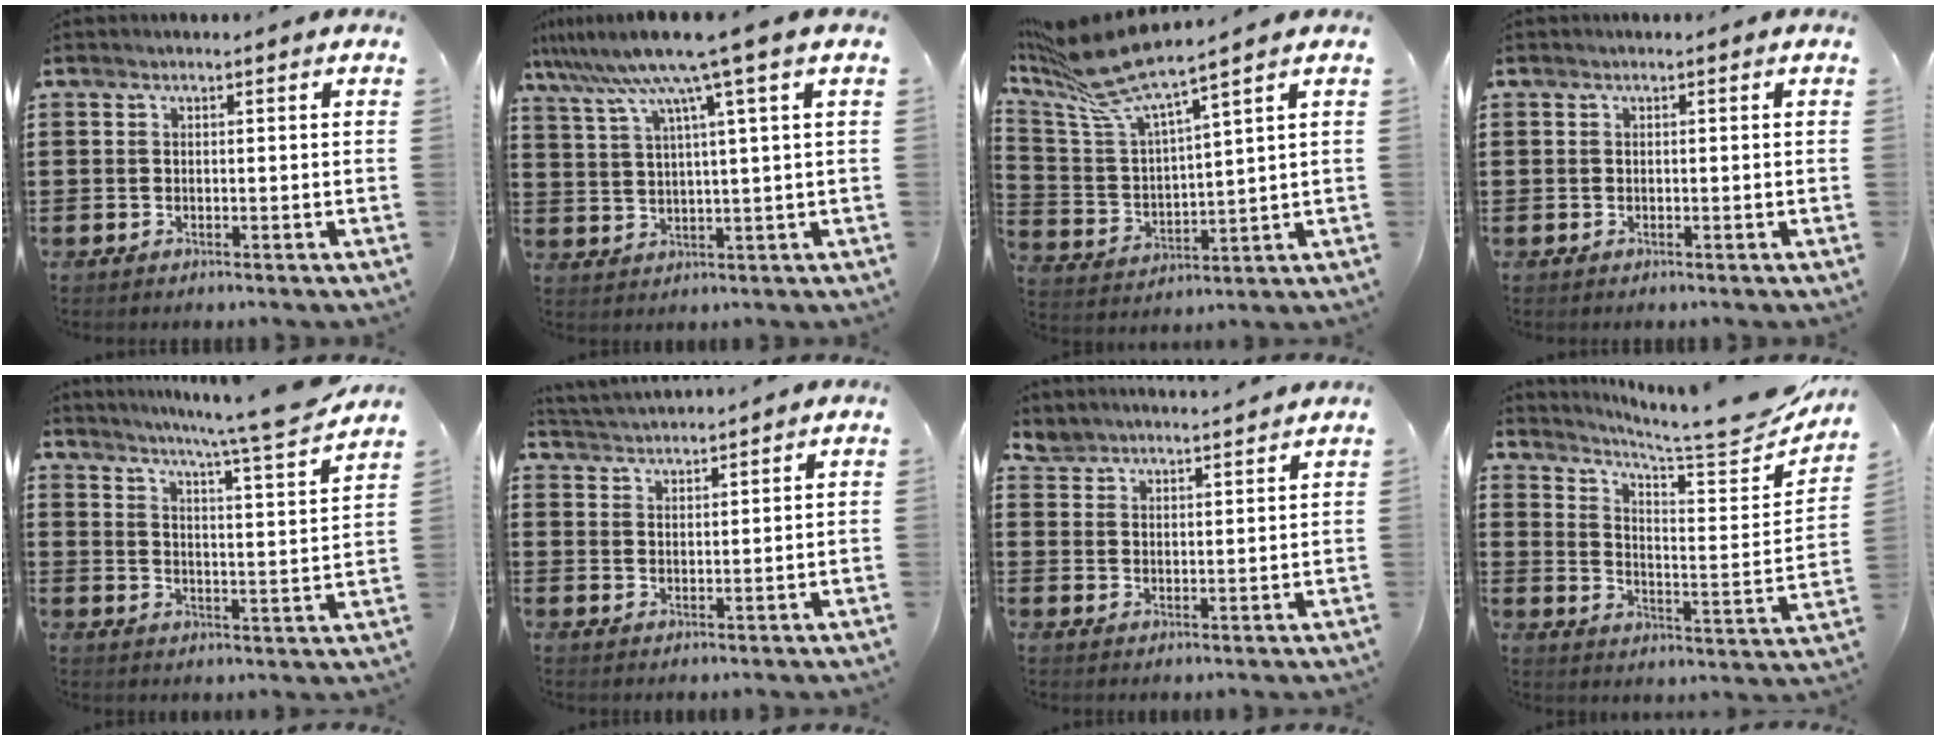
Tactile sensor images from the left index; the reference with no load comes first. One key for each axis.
{"total": 9.4, "fx": 6.4, "fy": -1.1, "fz": 6.9, "tx": -0.154, "ty": -0.026, "tz": 0.104}
{"total": 9.8, "fx": 8.2, "fy": 0.5, "fz": 5.3, "tx": -0.147, "ty": -0.054, "tz": 0.139}
{"total": 0.0}
{"total": 7.7, "fx": 6.8, "fy": -1.3, "fz": 3.3, "tx": -0.075, "ty": -0.053, "tz": 0.108}
{"total": 2.8, "fx": 2.8, "fy": -0.2, "fz": -0.4, "tx": -0.004, "ty": -0.011, "tz": 0.050}
{"total": 3.8, "fx": 3.8, "fy": -0.1, "fz": -0.4, "tx": -0.007, "ty": -0.020, "tz": 0.069}
{"total": 6.6, "fx": 5.9, "fy": -0.1, "fz": 2.8, "tx": -0.066, "ty": -0.057, "tz": 0.094}